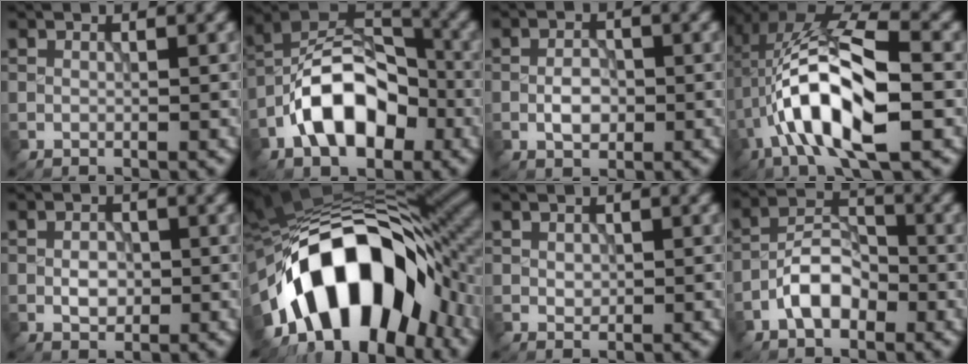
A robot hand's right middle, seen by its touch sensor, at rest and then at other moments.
{"total": 9.8, "force": [-3.9, 5.6, 7.0], "torque": [-0.116, 0.017, -0.076]}
{"total": 2.3, "force": [-0.5, 1.5, 1.7], "torque": [-0.028, 0.005, -0.013]}
{"total": 11.8, "force": [-2.1, 4.3, 10.7], "torque": [-0.196, 0.022, -0.044]}
{"total": 2.0, "force": [-0.3, 1.4, 1.3], "torque": [-0.021, 0.004, -0.007]}
{"total": 15.4, "force": [-6.5, 8.3, 11.3], "torque": [-0.158, 0.015, -0.110]}
{"total": 0.8, "force": [0.2, 0.7, 0.4], "torque": [-0.005, 0.001, 0.005]}
{"total": 4.7, "force": [-2.2, 2.6, 3.2], "torque": [-0.049, 0.016, -0.047]}